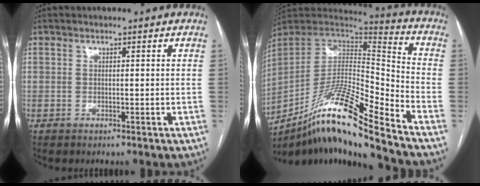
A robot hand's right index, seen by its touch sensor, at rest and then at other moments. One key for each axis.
{"total": 19.2, "fx": -14.0, "fy": 0.3, "fz": 13.1, "tx": -0.263, "ty": -0.007, "tz": -0.258}